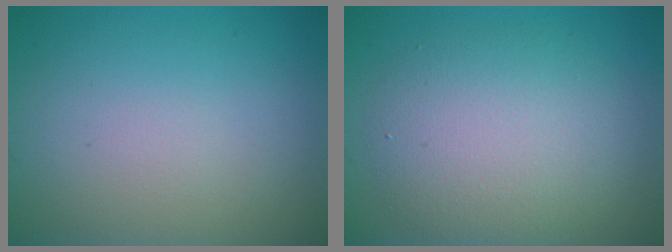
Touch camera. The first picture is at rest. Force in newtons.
{"total": 5.7, "press": 5.7, "slide": 0.3}